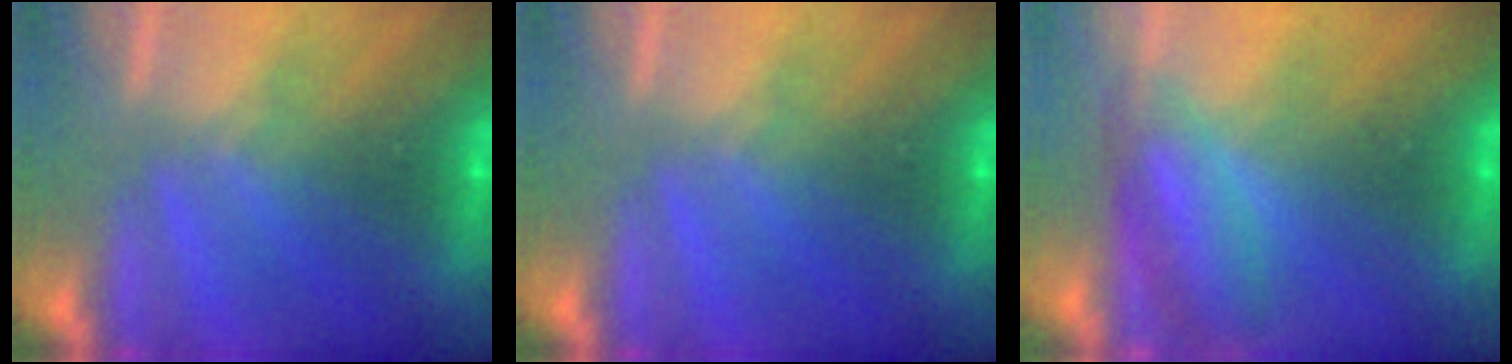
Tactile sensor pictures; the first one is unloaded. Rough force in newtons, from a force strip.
{"total": 0.0}
{"total": 4.7}